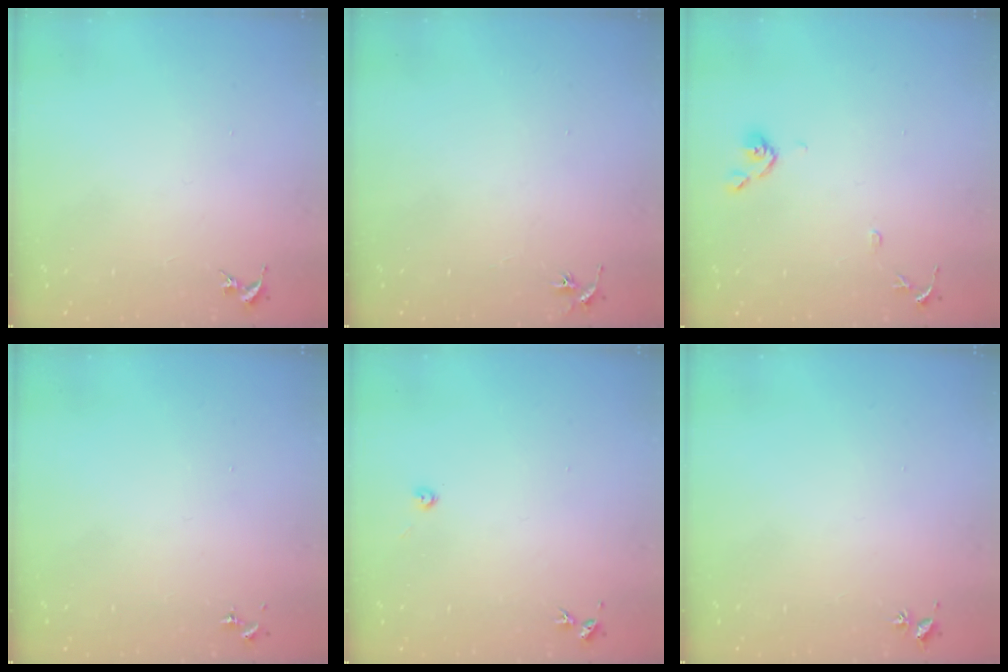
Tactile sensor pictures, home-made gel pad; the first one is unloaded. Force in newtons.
{"total": 2.9, "press": 2.9, "slide": 0.3}
{"total": 8.6, "press": 8.6, "slide": 0.7}
{"total": 0.0}
{"total": 2.2, "press": 2.2, "slide": 0.3}
{"total": 2.0, "press": 2.0, "slide": 0.3}